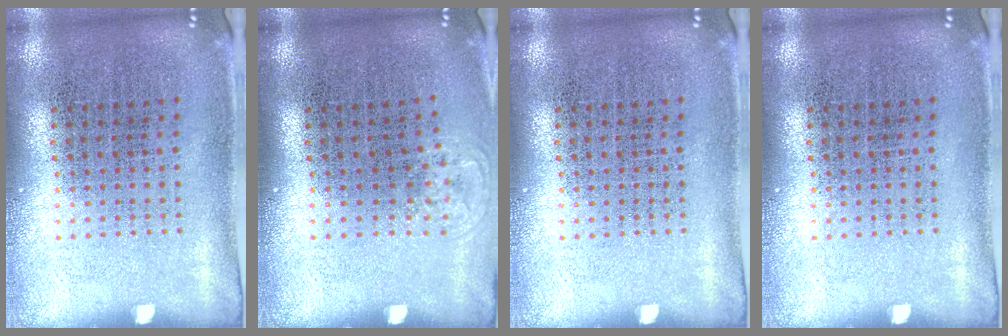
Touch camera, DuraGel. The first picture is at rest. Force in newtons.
{"total": 0.6, "press": 0.5, "slide": 0.3}
{"total": 0.0}
{"total": 0.0}